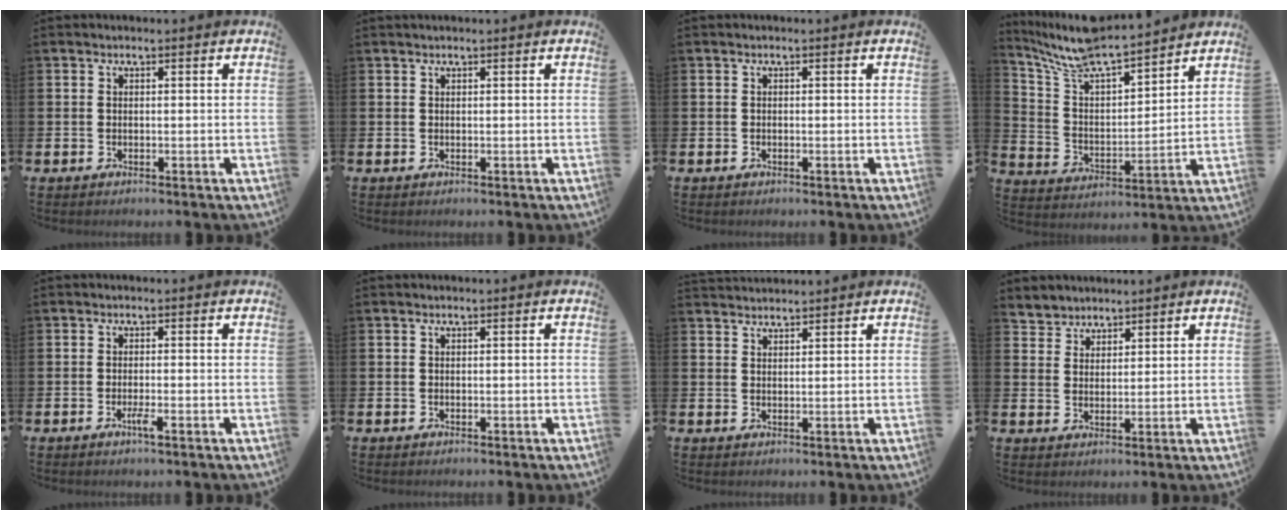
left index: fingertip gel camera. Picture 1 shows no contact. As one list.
[{"total": 0.0}, {"total": 0.0}, {"total": 9.0, "force": [8.6, 1.3, 2.4], "torque": [-0.082, -0.064, 0.151]}, {"total": 1.5, "force": [-0.8, 0.1, 1.2], "torque": [-0.026, -0.003, -0.012]}, {"total": 0.0}, {"total": 2.3, "force": [2.2, 0.4, -0.1], "torque": [0.005, -0.009, 0.041]}, {"total": 3.3, "force": [3.1, 0.9, -0.9], "torque": [0.005, -0.012, 0.057]}]